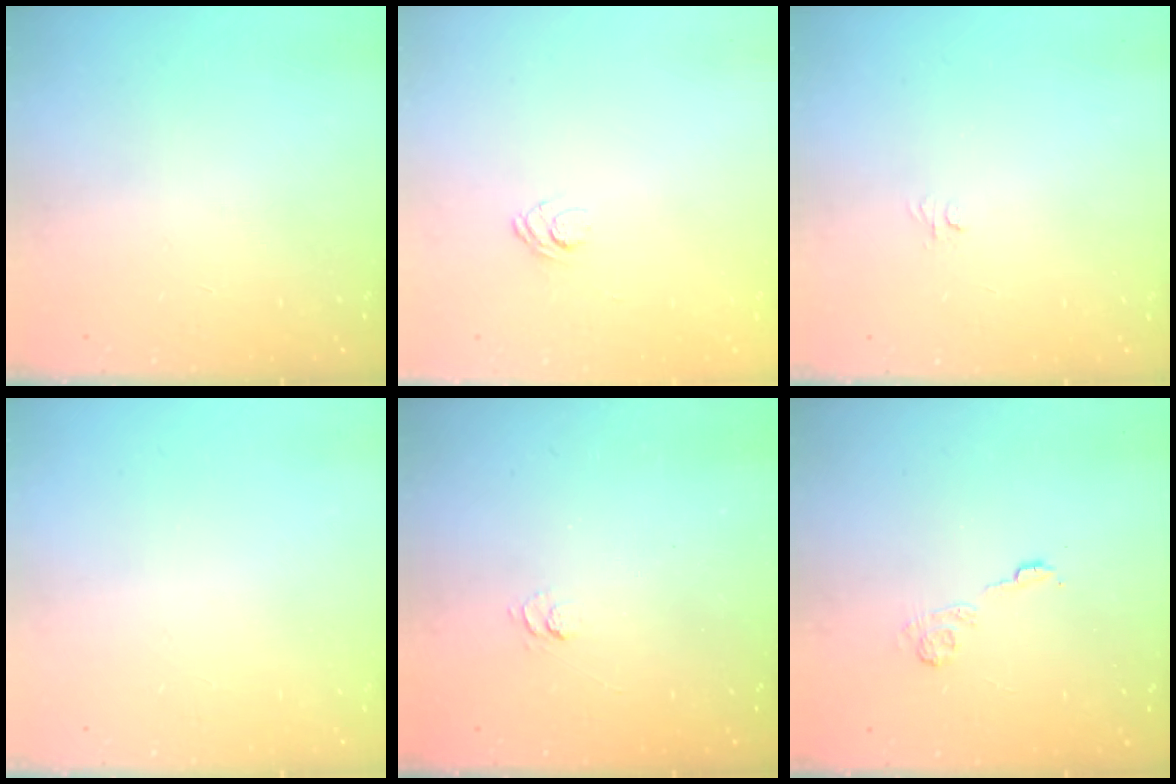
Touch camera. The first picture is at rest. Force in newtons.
{"total": 3.8, "press": 3.5, "slide": 1.4}
{"total": 3.1, "press": 3.0, "slide": 0.3}
{"total": 0.0}
{"total": 2.7, "press": 2.2, "slide": 1.5}
{"total": 4.0, "press": 3.8, "slide": 1.2}